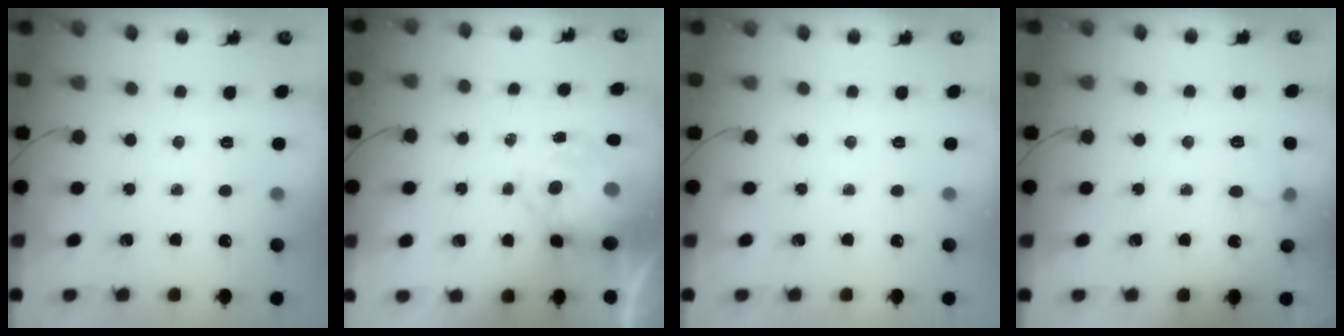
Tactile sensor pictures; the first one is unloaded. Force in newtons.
{"total": 9.4, "press": 9.2, "slide": 2.2}
{"total": 0.0}
{"total": 6.1, "press": 5.6, "slide": 2.3}